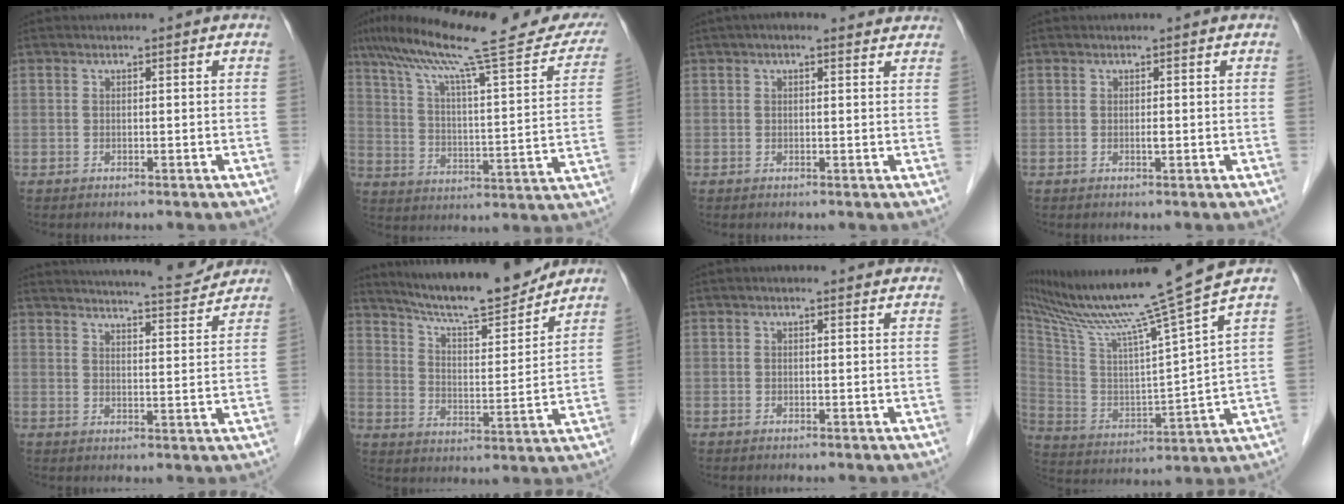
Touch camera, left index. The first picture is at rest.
{"total": 27.3, "force": [21.8, 3.3, 16.1], "torque": [-0.255, 0.013, 0.300]}
{"total": 5.7, "force": [4.7, 1.7, 2.8], "torque": [-0.037, 0.031, 0.054]}
{"total": 0.5, "force": [0.0, 0.1, 0.5], "torque": [-0.011, -0.001, -0.001]}
{"total": 13.9, "force": [13.3, 1.2, 3.9], "torque": [-0.058, -0.006, 0.171]}
{"total": 16.0, "force": [14.5, 1.5, 6.7], "torque": [-0.113, -0.003, 0.229]}
{"total": 3.2, "force": [2.8, 0.7, 1.3], "torque": [-0.020, 0.020, 0.030]}
{"total": 20.6, "force": [17.3, -3.0, 10.8], "torque": [-0.202, -0.044, 0.290]}